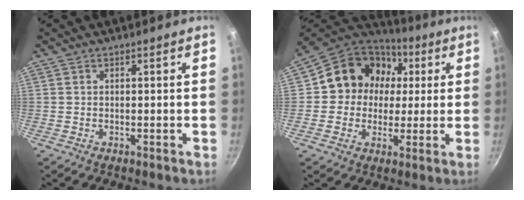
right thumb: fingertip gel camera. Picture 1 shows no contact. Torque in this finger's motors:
{"motor_torque": [-1.08, 1.30, 0.30, -0.15, 0.27]}